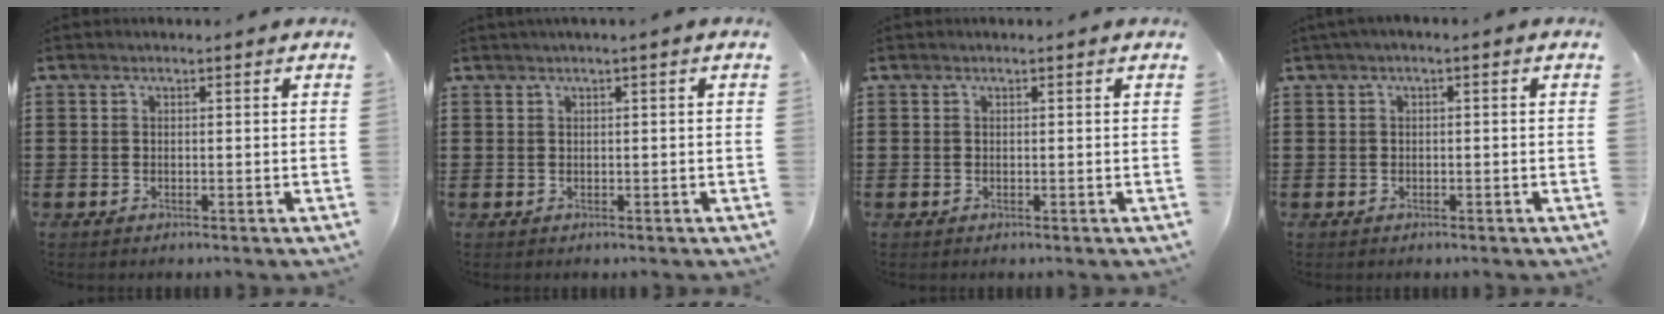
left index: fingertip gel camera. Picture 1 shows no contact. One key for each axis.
{"total": 0.6, "fx": 0.1, "fy": -0.1, "fz": 0.6, "tx": -0.009, "ty": -0.004, "tz": 0.002}
{"total": 0.0}
{"total": 1.1, "fx": -0.6, "fy": 0.2, "fz": 0.8, "tx": -0.013, "ty": -0.001, "tz": -0.012}